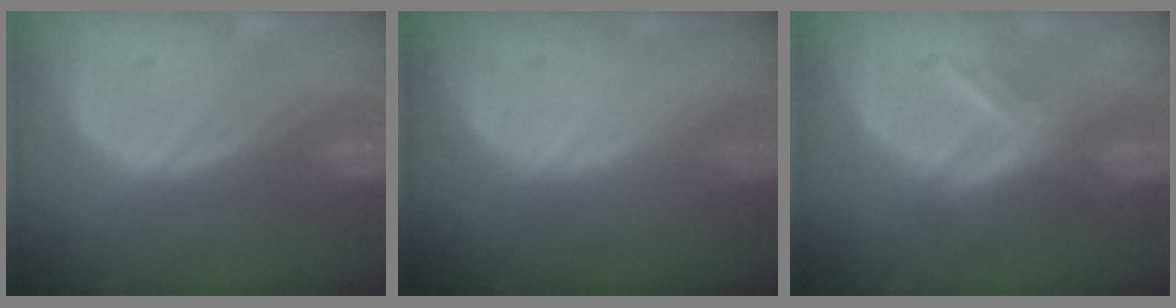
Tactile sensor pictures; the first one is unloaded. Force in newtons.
{"total": 0.0}
{"total": 5.5, "press": 5.4, "slide": 1.1}